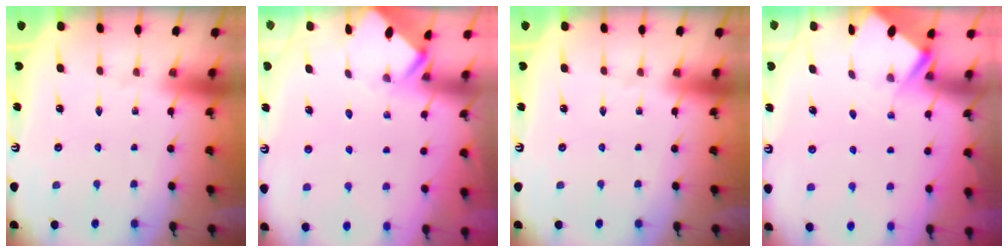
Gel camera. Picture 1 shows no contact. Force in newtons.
{"total": 3.3, "press": 3.3, "slide": 0.1}
{"total": 0.0}
{"total": 2.9, "press": 2.9, "slide": 0.3}